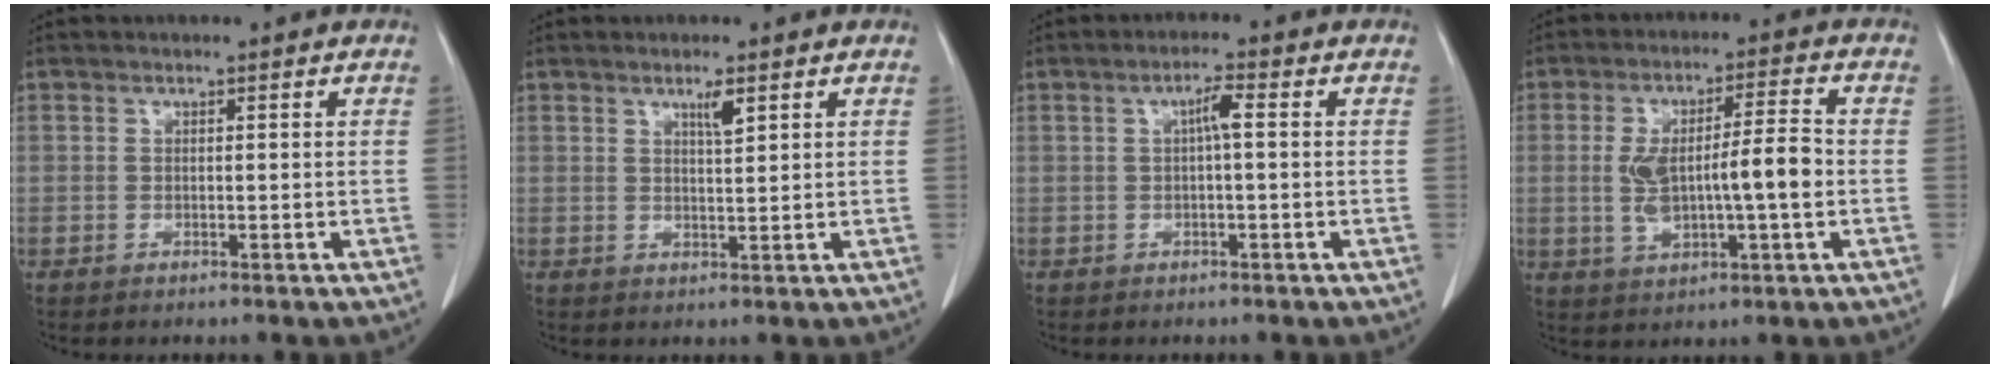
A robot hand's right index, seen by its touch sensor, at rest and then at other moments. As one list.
[{"total": 2.4, "force": [1.4, 0.2, 1.9], "torque": [-0.036, -0.003, 0.026]}, {"total": 2.6, "force": [0.3, 0.3, 2.5], "torque": [-0.045, 0.004, 0.006]}, {"total": 10.4, "force": [-0.7, 2.0, 10.1], "torque": [-0.191, 0.015, -0.007]}]